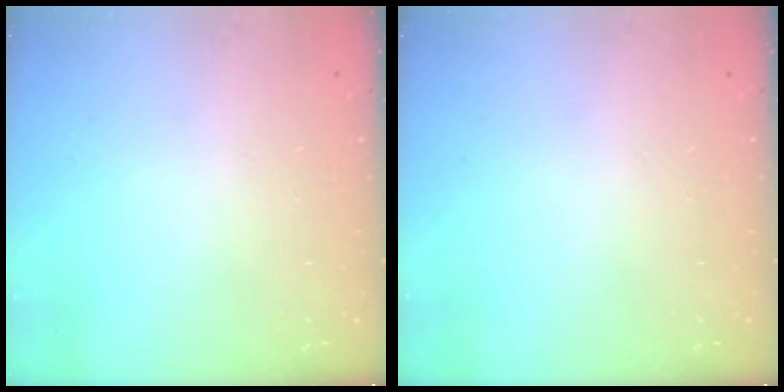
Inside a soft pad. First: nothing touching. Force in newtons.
{"total": 0.0}